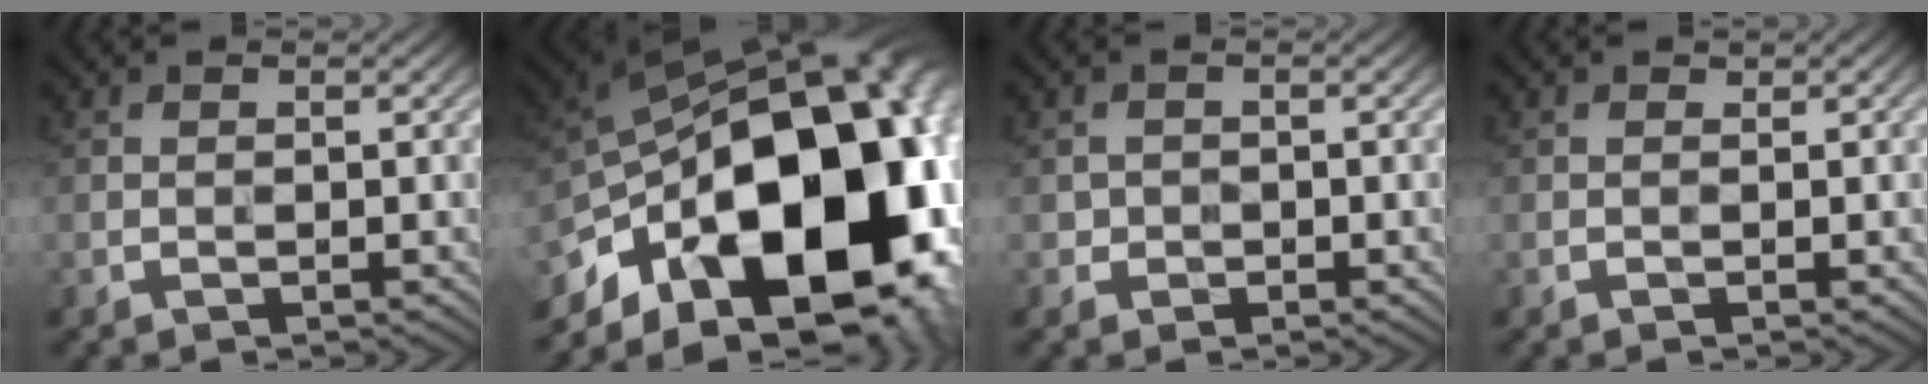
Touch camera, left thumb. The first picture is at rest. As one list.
[{"total": 22.7, "force": [-6.9, 12.6, 17.6], "torque": [-0.307, -0.038, -0.091]}, {"total": 1.2, "force": [-0.3, 1.2, 0.1], "torque": [0.006, -0.001, -0.008]}, {"total": 0.0}]